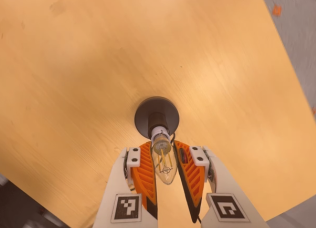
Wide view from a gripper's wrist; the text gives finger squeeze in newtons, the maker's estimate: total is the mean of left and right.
{"total": 14.1, "left": 13.4, "right": 14.9}